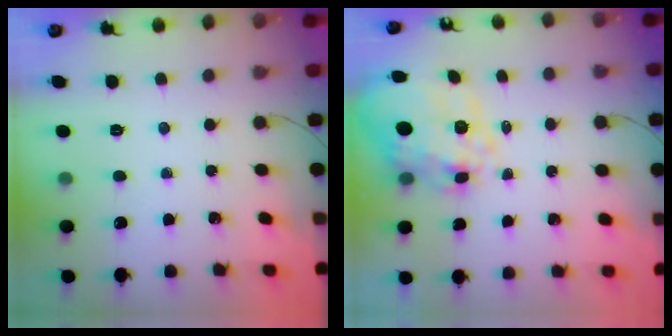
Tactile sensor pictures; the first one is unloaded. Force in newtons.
{"total": 13.9, "press": 13.6, "slide": 3.0}